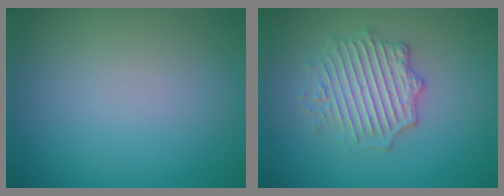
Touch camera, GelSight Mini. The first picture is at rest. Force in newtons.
{"total": 3.9, "press": 3.5, "slide": 1.6}